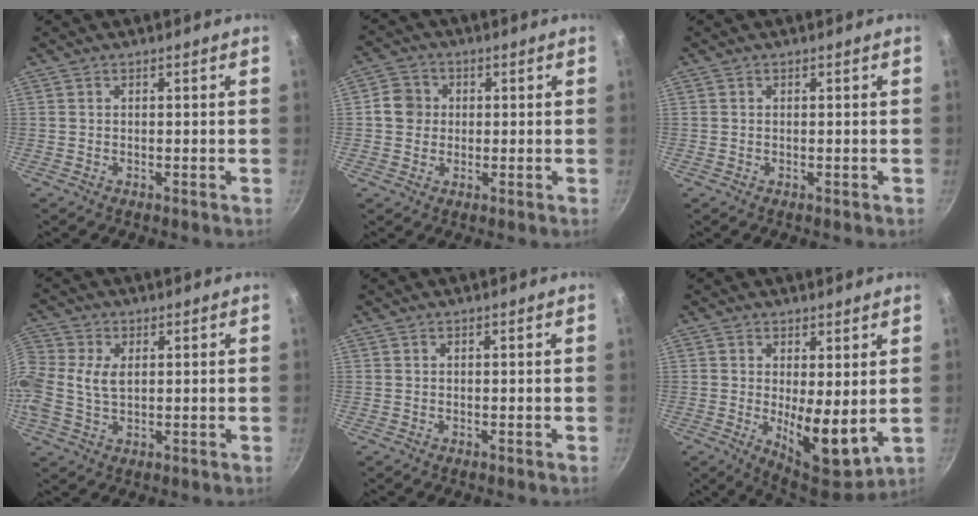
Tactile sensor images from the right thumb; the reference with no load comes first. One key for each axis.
{"total": 5.1, "fx": 0.4, "fy": 4.8, "fz": 1.8, "tx": -0.005, "ty": 0.007, "tz": -0.006}
{"total": 0.0}
{"total": 8.2, "fx": 0.9, "fy": 5.7, "fz": 5.8, "tx": -0.133, "ty": 0.012, "tz": 0.008}
{"total": 0.0}
{"total": 10.2, "fx": 0.4, "fy": 4.1, "fz": 9.3, "tx": -0.121, "ty": -0.035, "tz": 0.015}